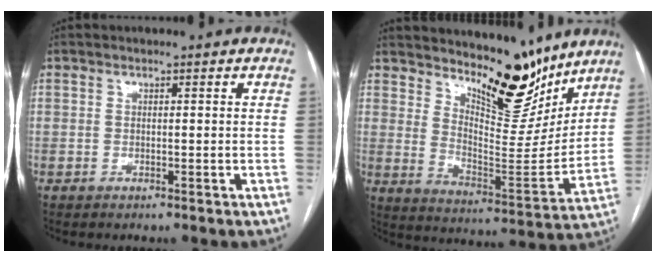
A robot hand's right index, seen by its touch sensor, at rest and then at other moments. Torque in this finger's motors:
{"motor_torque": [-0.11, 0.71, 0.16, 0.02]}